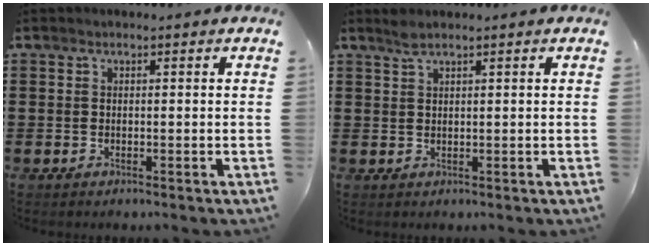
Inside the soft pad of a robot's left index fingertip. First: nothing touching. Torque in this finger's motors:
{"motor_torque": [0.40, -0.41, 0.00, 0.04]}